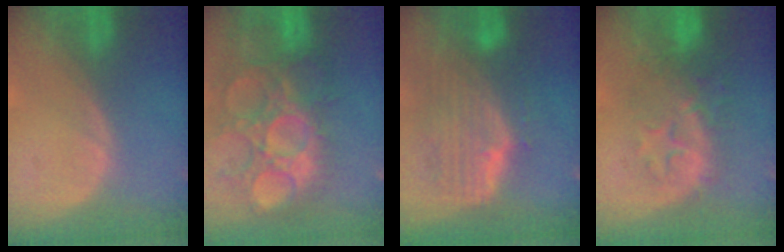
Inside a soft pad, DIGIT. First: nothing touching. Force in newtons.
{"total": 14.4, "press": 12.7, "slide": 6.8}
{"total": 10.2, "press": 8.9, "slide": 4.9}
{"total": 8.4, "press": 8.3, "slide": 1.1}